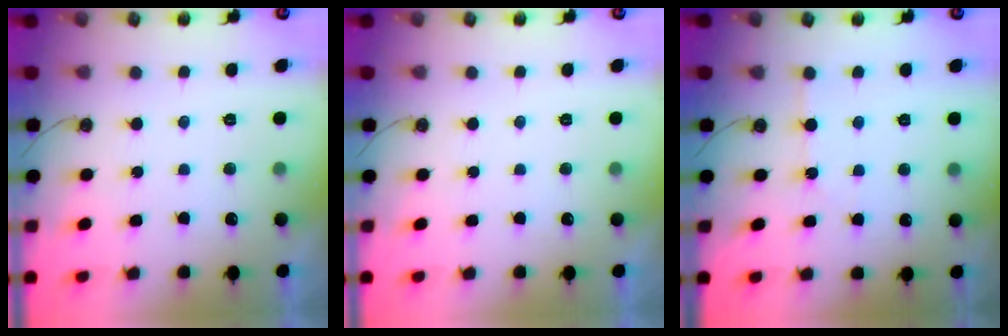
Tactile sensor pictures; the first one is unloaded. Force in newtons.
{"total": 0.0}
{"total": 2.7, "press": 2.7, "slide": 0.4}